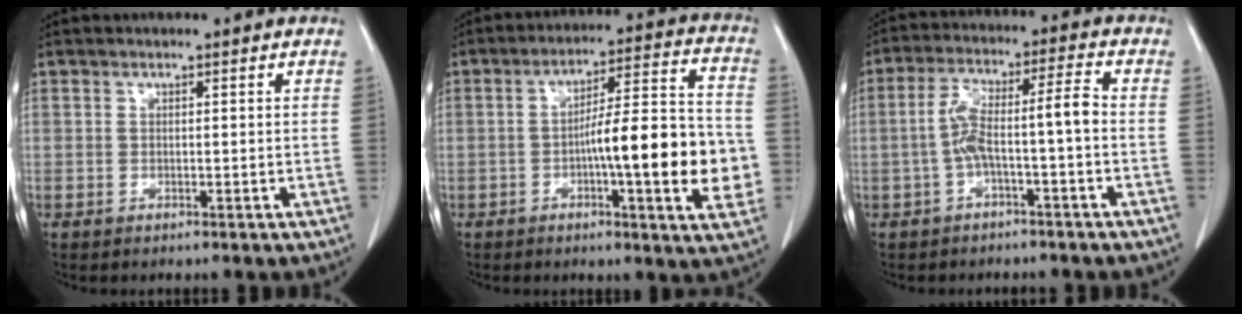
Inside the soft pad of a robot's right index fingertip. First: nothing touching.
{"total": 16.3, "force": [-3.0, 2.1, 15.9], "torque": [-0.228, 0.015, -0.043]}
{"total": 7.4, "force": [-1.8, 0.6, 7.2], "torque": [-0.139, 0.035, -0.030]}